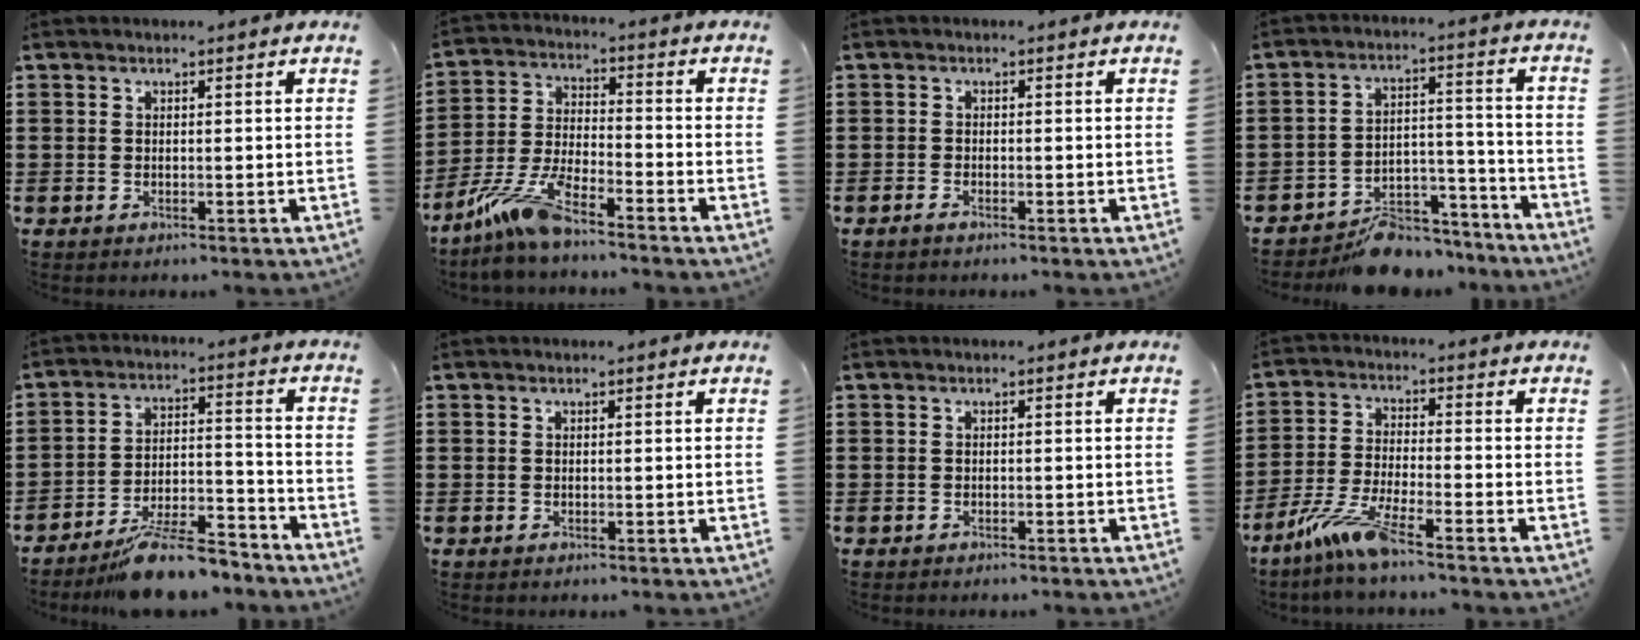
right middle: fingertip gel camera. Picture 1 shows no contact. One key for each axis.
{"total": 9.3, "fx": -7.4, "fy": 1.1, "fz": 5.5, "tx": -0.129, "ty": -0.006, "tz": -0.149}
{"total": 0.8, "fx": -0.6, "fy": 0.1, "fz": 0.5, "tx": -0.011, "ty": -0.005, "tz": -0.011}
{"total": 7.6, "fx": -6.9, "fy": 2.6, "fz": 2.0, "tx": -0.015, "ty": 0.037, "tz": -0.126}
{"total": 10.1, "fx": -8.7, "fy": 2.0, "fz": 4.6, "tx": -0.071, "ty": 0.033, "tz": -0.162}
{"total": 0.0}
{"total": 0.0}
{"total": 7.6, "fx": -5.6, "fy": 0.1, "fz": 5.2, "tx": -0.122, "ty": -0.022, "tz": -0.112}